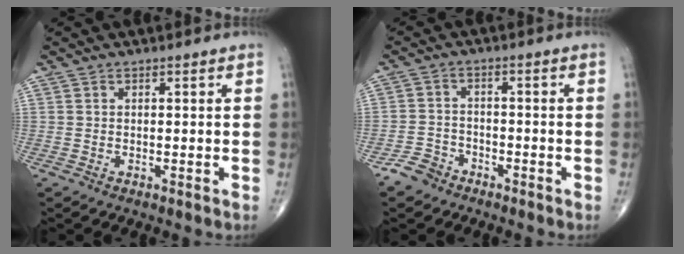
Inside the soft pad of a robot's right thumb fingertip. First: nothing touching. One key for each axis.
{"total": 4.2, "fx": -3.2, "fy": 2.7, "fz": 0.5, "tx": 0.000, "ty": 0.017, "tz": -0.064}